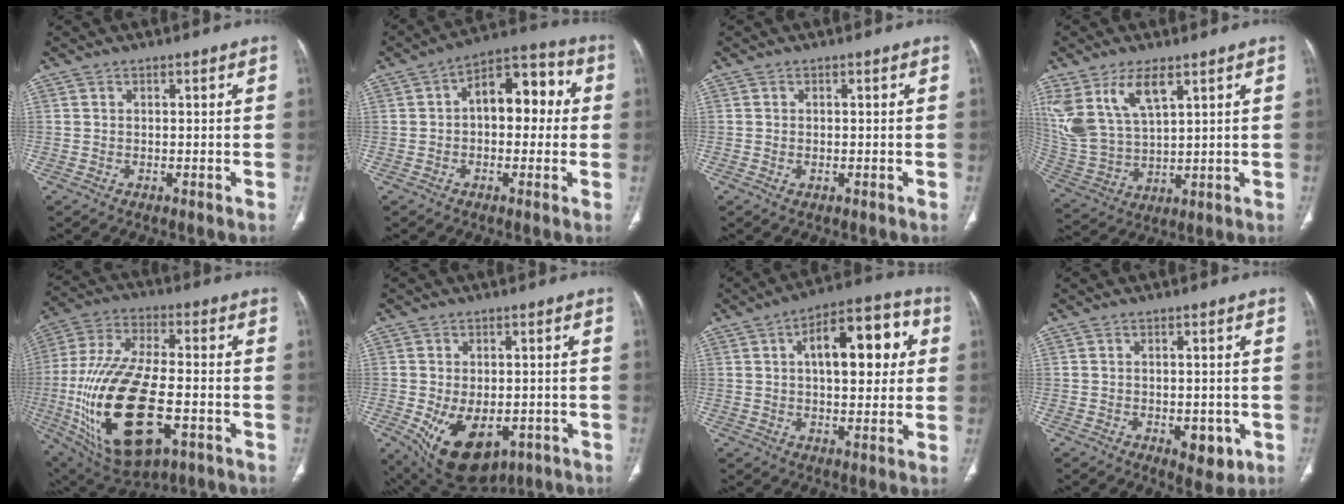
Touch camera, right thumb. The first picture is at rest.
{"total": 11.8, "force": [1.2, 7.0, 9.5], "torque": [-0.100, 0.037, 0.006]}
{"total": 0.8, "force": [-0.2, 0.5, 0.6], "torque": [-0.017, 0.004, 0.000]}
{"total": 13.6, "force": [7.1, 6.2, 9.8], "torque": [-0.203, -0.023, 0.158]}
{"total": 26.7, "force": [-6.5, 12.4, 22.7], "torque": [-0.486, -0.001, -0.095]}
{"total": 14.3, "force": [-5.1, 8.7, 10.1], "torque": [-0.161, -0.003, -0.056]}
{"total": 16.3, "force": [3.9, 7.8, 13.8], "torque": [-0.163, 0.021, 0.053]}
{"total": 5.7, "force": [-1.8, 3.1, 4.5], "torque": [-0.041, 0.002, -0.012]}